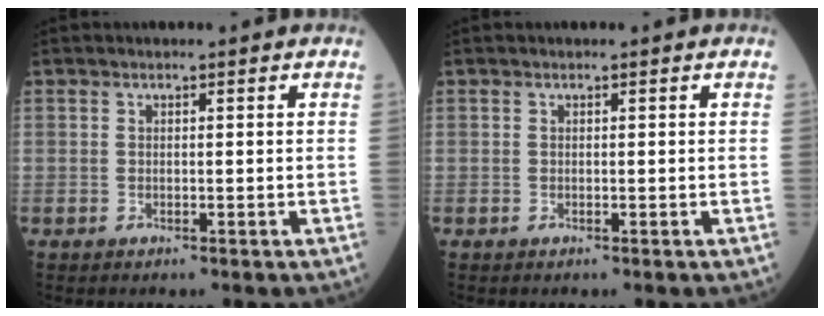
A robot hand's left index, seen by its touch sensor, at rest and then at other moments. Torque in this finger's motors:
{"motor_torque": [-0.02, 0.01, 0.00, 0.00]}